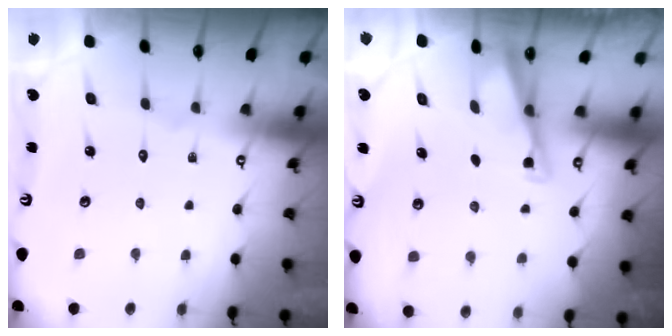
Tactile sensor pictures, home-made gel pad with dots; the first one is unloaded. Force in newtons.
{"total": 3.1, "press": 3.1, "slide": 0.3}